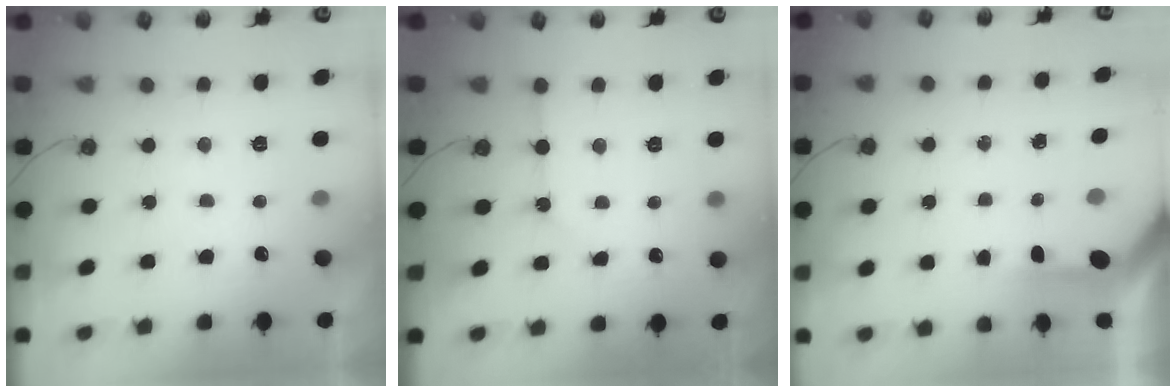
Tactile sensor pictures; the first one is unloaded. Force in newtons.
{"total": 4.6, "press": 4.6, "slide": 0.4}
{"total": 3.9, "press": 3.9, "slide": 0.3}